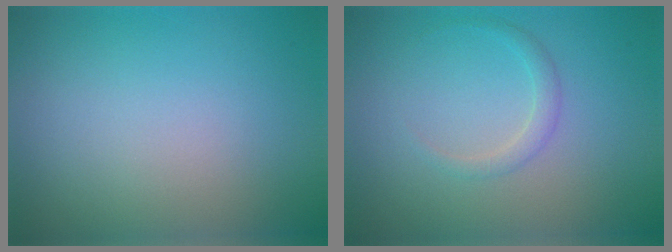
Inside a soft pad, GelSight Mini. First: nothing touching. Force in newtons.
{"total": 1.2, "press": 1.2, "slide": 0.1}